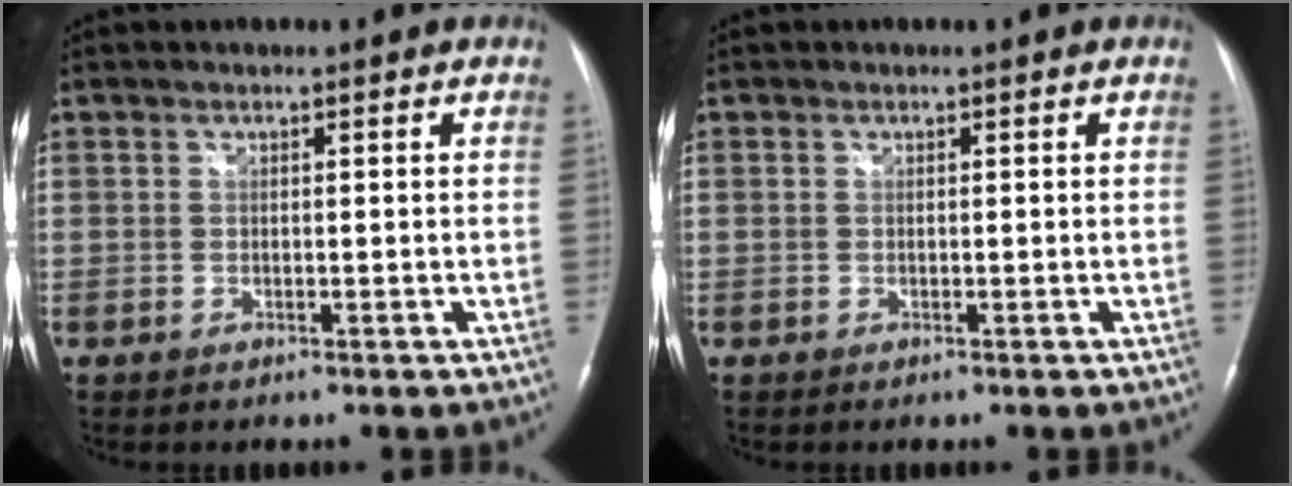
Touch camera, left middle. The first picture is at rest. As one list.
[{"total": 0.0}]